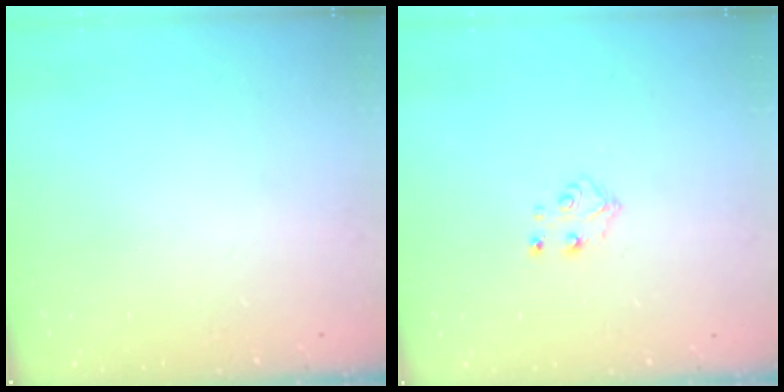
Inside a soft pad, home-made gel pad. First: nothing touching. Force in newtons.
{"total": 4.7, "press": 4.7, "slide": 0.4}